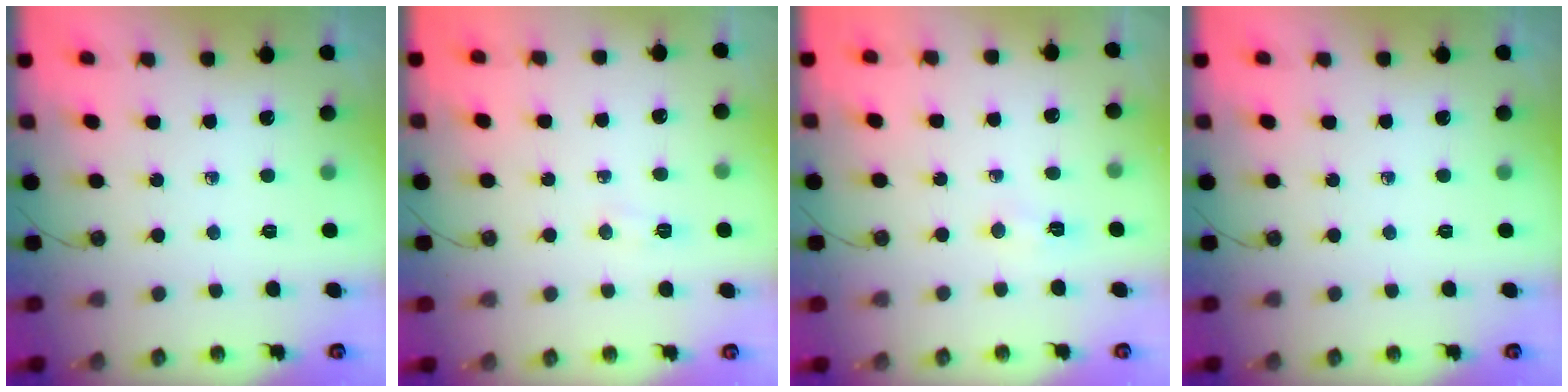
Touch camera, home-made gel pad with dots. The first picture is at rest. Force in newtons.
{"total": 4.6, "press": 4.5, "slide": 0.8}
{"total": 3.3, "press": 3.1, "slide": 1.1}
{"total": 0.0}